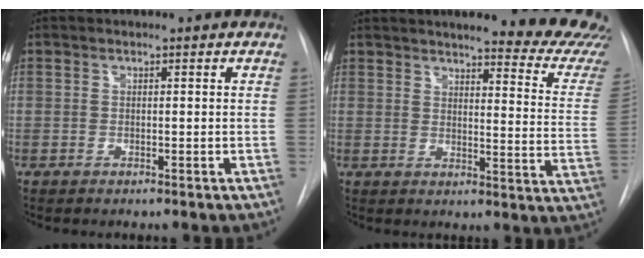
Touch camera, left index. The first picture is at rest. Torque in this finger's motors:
{"motor_torque": [0.13, -1.21, 0.28, 0.11]}